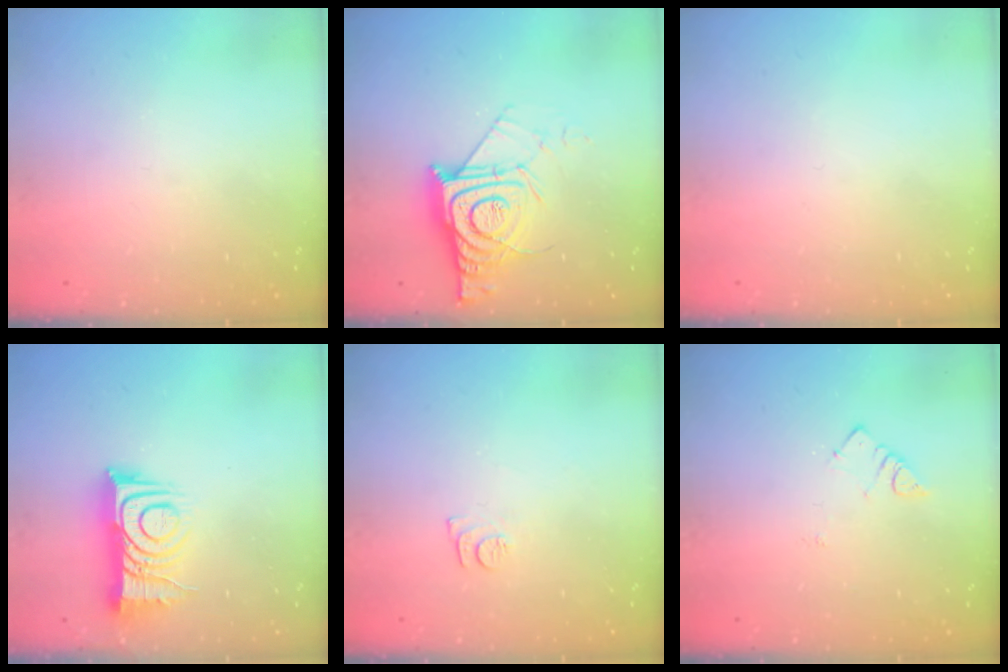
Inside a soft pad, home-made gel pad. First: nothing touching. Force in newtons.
{"total": 14.0, "press": 13.9, "slide": 1.3}
{"total": 1.5, "press": 1.5, "slide": 0.1}
{"total": 11.9, "press": 11.8, "slide": 1.0}
{"total": 7.0, "press": 7.0, "slide": 0.7}
{"total": 3.2, "press": 3.1, "slide": 0.4}